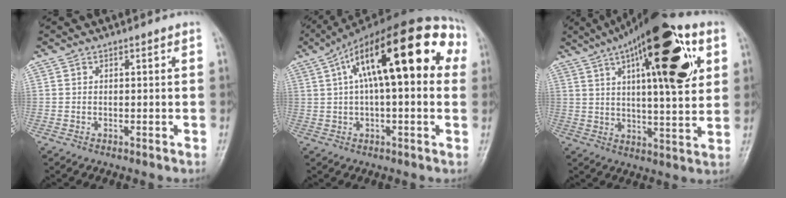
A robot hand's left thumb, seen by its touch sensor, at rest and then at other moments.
{"total": 24.0, "force": [6.4, 9.0, 21.3], "torque": [-0.319, 0.051, 0.089]}
{"total": 24.0, "force": [9.4, 7.7, 20.6], "torque": [-0.293, -0.004, 0.139]}